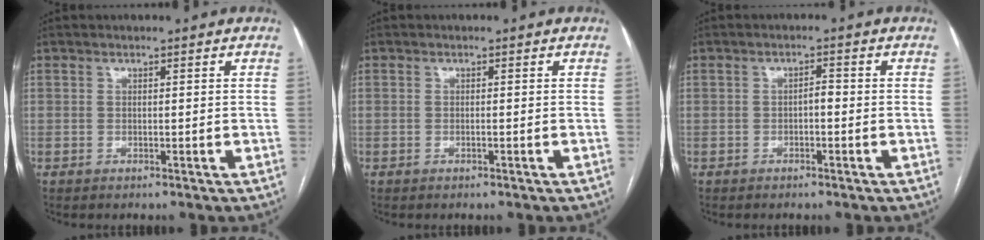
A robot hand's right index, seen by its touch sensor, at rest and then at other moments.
{"total": 0.0}
{"total": 1.6, "force": [-0.4, 0.7, 1.4], "torque": [-0.022, 0.006, -0.008]}